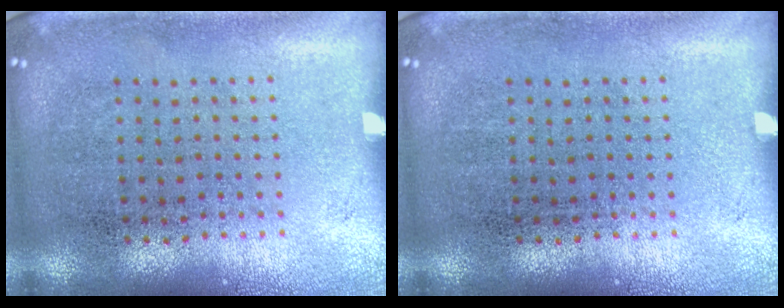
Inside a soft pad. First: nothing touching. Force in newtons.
{"total": 0.0}